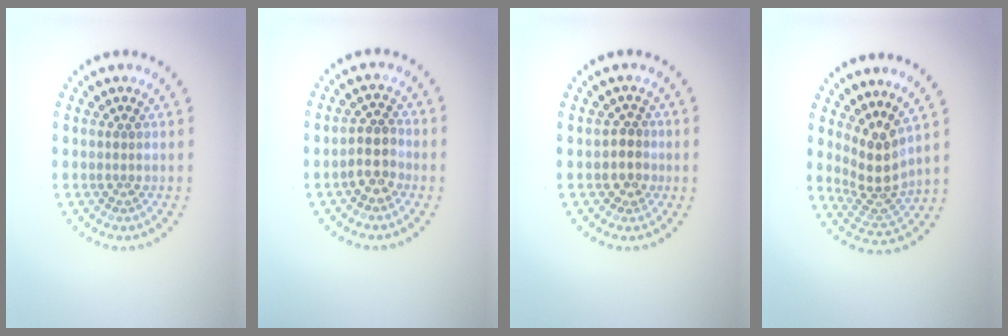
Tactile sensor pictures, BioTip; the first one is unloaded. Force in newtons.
{"total": 2.6, "press": 2.3, "slide": 1.1}
{"total": 1.8, "press": 1.5, "slide": 1.1}
{"total": 3.7, "press": 2.7, "slide": 2.6}